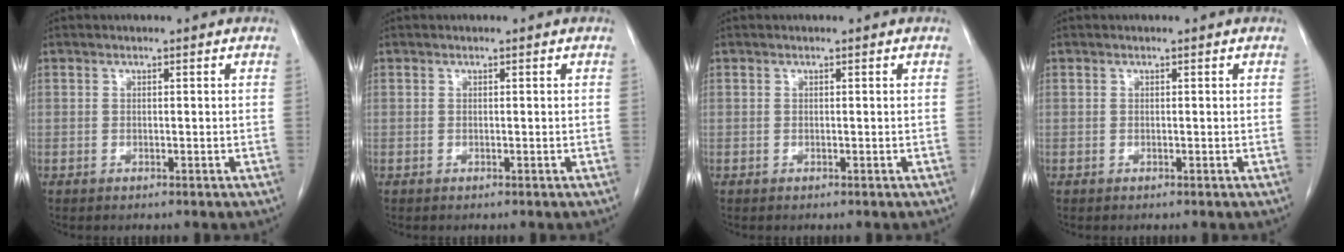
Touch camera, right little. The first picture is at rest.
{"total": 0.0}
{"total": 0.0}
{"total": 0.0}